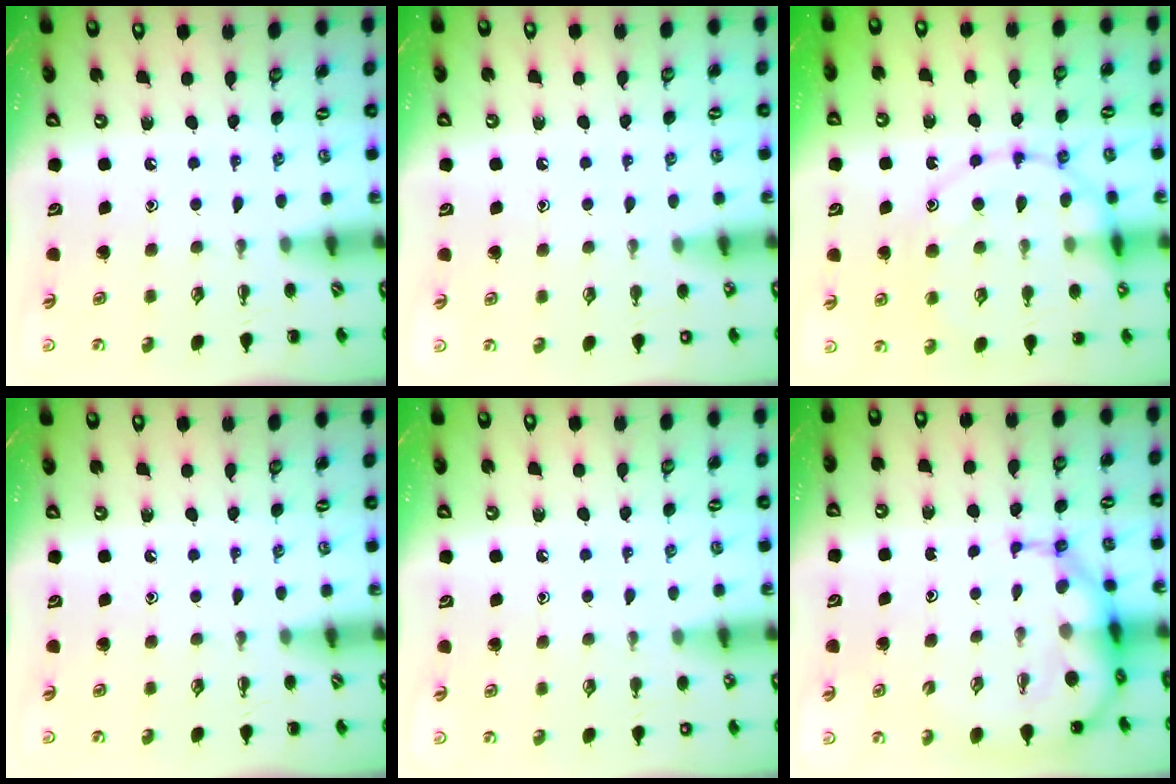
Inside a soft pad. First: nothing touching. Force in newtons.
{"total": 1.4, "press": 1.4, "slide": 0.1}
{"total": 15.9, "press": 15.8, "slide": 1.6}
{"total": 0.0}
{"total": 1.1, "press": 1.1, "slide": 0.2}
{"total": 9.7, "press": 9.2, "slide": 3.1}